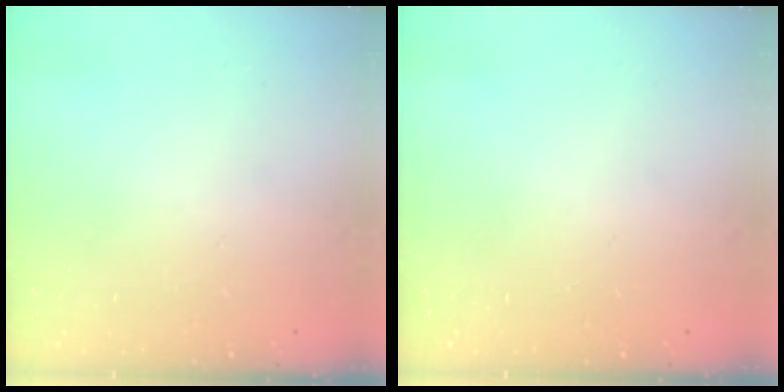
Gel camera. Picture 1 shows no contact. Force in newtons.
{"total": 0.0}